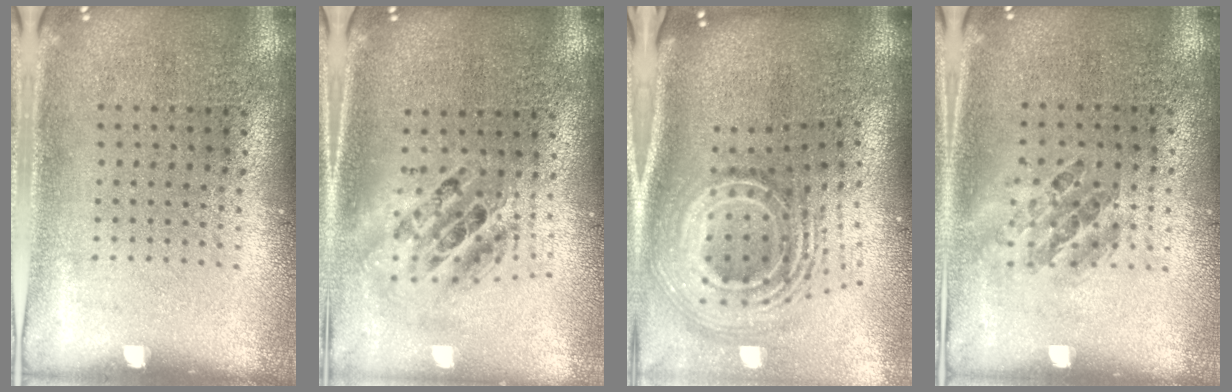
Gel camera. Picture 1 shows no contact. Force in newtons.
{"total": 2.0, "press": 1.6, "slide": 1.2}
{"total": 3.3, "press": 2.0, "slide": 2.5}
{"total": 1.0, "press": 0.8, "slide": 0.6}